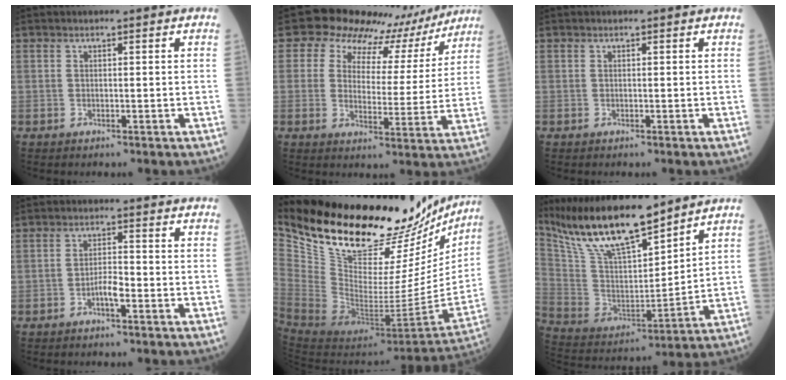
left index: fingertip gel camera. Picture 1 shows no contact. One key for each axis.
{"total": 12.8, "fx": 10.3, "fy": 6.9, "fz": 3.4, "tx": -0.035, "ty": 0.011, "tz": 0.111}
{"total": 0.0}
{"total": 2.7, "fx": -1.7, "fy": 0.6, "fz": 2.0, "tx": -0.033, "ty": 0.002, "tz": -0.034}
{"total": 34.0, "fx": 29.3, "fy": 10.1, "fz": 14.0, "tx": -0.247, "ty": -0.084, "tz": 0.422}
{"total": 17.6, "fx": 14.8, "fy": 2.6, "fz": 9.3, "tx": -0.182, "ty": 0.000, "tz": 0.284}